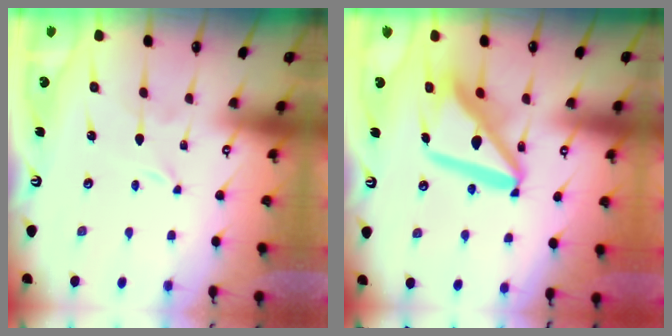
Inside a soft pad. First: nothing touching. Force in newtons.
{"total": 16.6, "press": 16.4, "slide": 2.1}